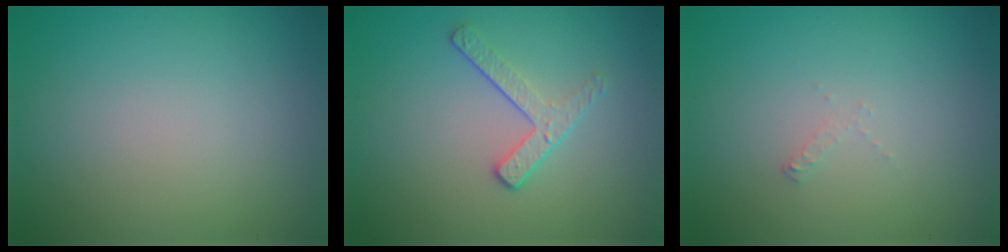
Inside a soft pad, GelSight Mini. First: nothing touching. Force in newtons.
{"total": 2.0, "press": 1.4, "slide": 1.5}
{"total": 0.5, "press": 0.5, "slide": 0.1}